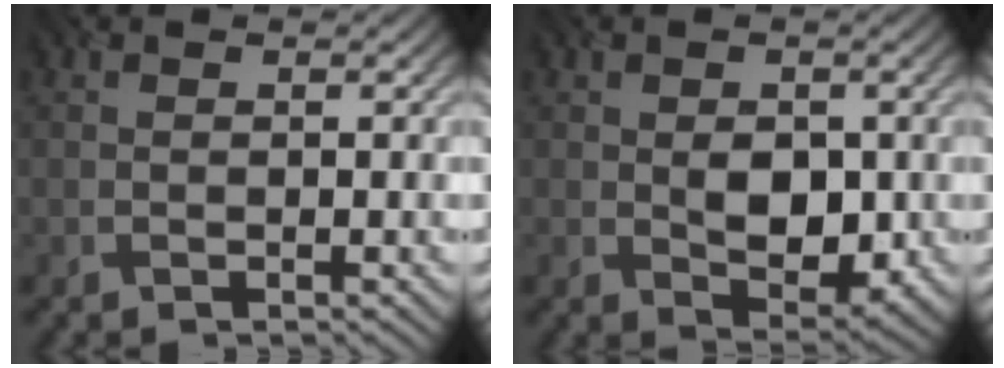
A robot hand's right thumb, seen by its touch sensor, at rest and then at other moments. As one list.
[{"total": 4.8, "force": [-0.1, 3.1, 3.6], "torque": [-0.061, -0.009, 0.005]}]